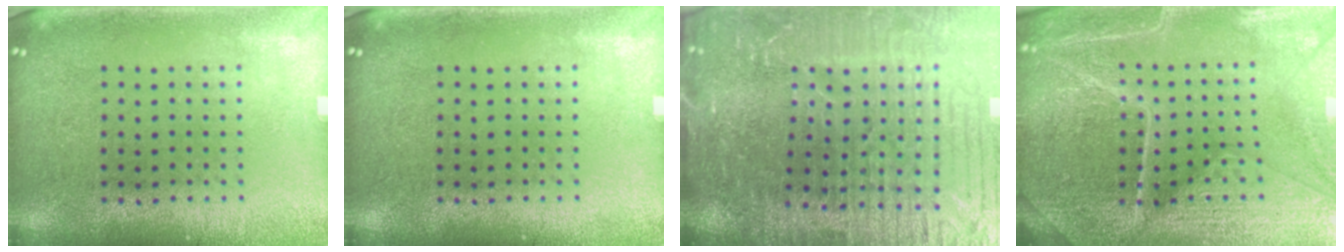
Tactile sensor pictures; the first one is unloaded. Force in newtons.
{"total": 0.0}
{"total": 5.8, "press": 5.2, "slide": 2.6}
{"total": 5.2, "press": 4.9, "slide": 2.0}